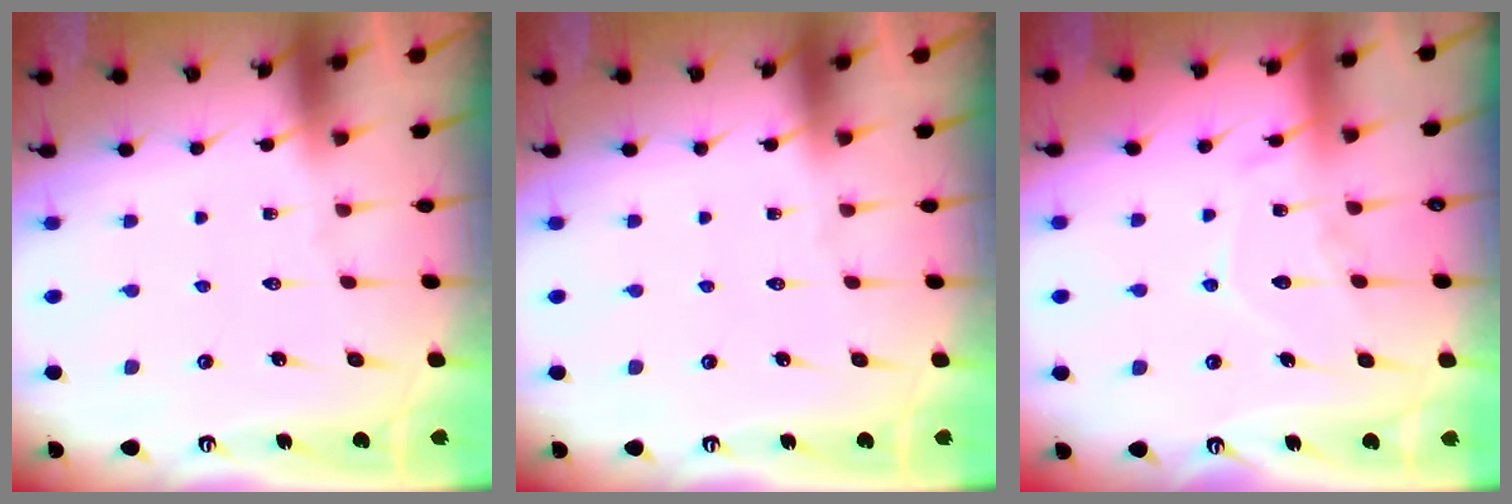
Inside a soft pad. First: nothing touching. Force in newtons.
{"total": 0.0}
{"total": 10.6, "press": 10.5, "slide": 0.9}